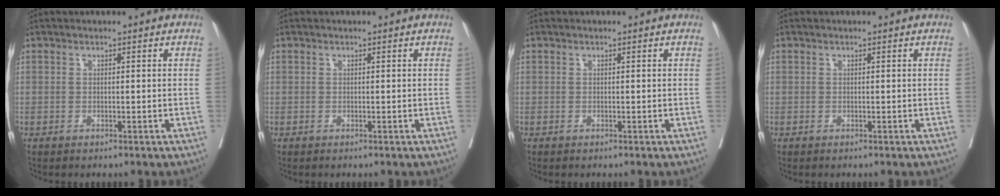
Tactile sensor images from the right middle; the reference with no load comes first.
{"total": 0.0}
{"total": 0.0}
{"total": 0.0}